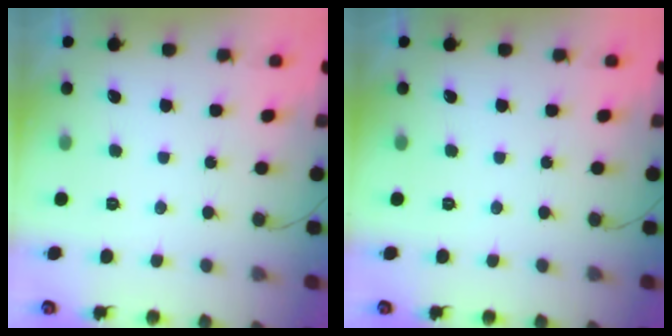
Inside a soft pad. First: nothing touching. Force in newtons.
{"total": 0.0}